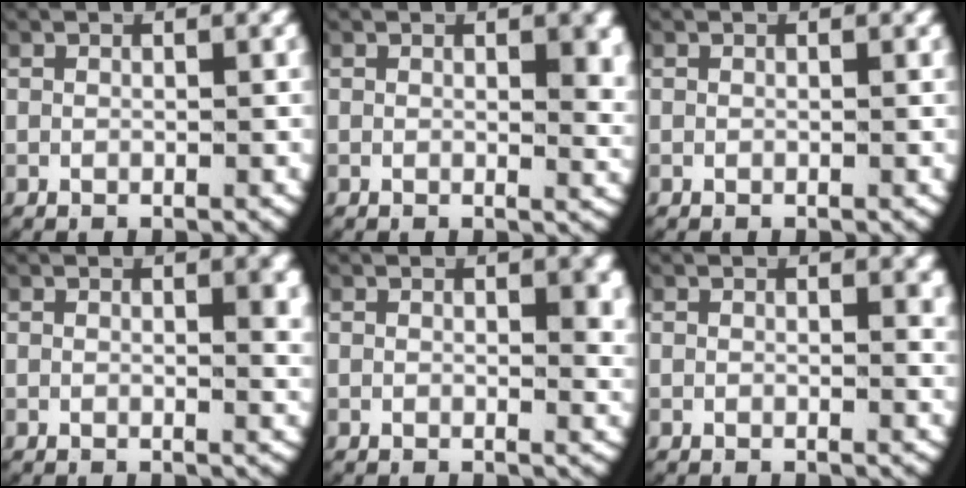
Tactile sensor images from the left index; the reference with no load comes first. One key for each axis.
{"total": 1.6, "fx": 0.7, "fy": 0.3, "fz": 1.4, "tx": -0.020, "ty": -0.013, "tz": 0.013}
{"total": 0.0}
{"total": 1.4, "fx": 0.6, "fy": 0.1, "fz": 1.3, "tx": -0.018, "ty": -0.010, "tz": 0.010}
{"total": 1.2, "fx": 0.6, "fy": 0.2, "fz": 1.0, "tx": -0.014, "ty": -0.011, "tz": 0.010}
{"total": 0.7, "fx": 0.5, "fy": 0.1, "fz": 0.4, "tx": -0.007, "ty": -0.006, "tz": 0.007}